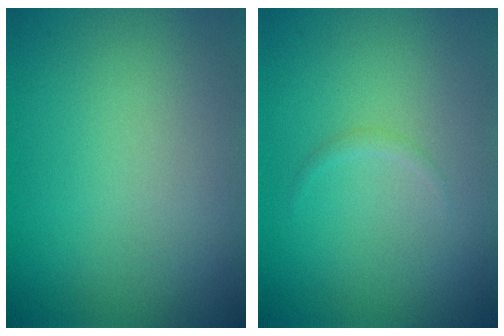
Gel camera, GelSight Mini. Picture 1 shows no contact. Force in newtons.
{"total": 0.5, "press": 0.5, "slide": 0.0}